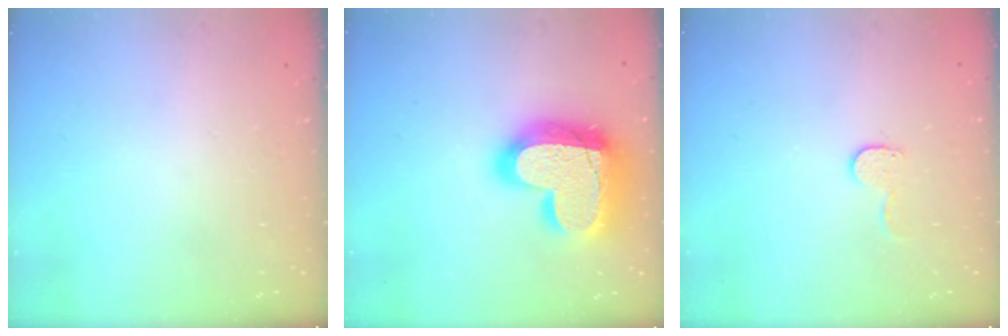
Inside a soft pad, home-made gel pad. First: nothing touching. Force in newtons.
{"total": 26.4, "press": 26.3, "slide": 2.0}
{"total": 6.0, "press": 5.9, "slide": 0.5}